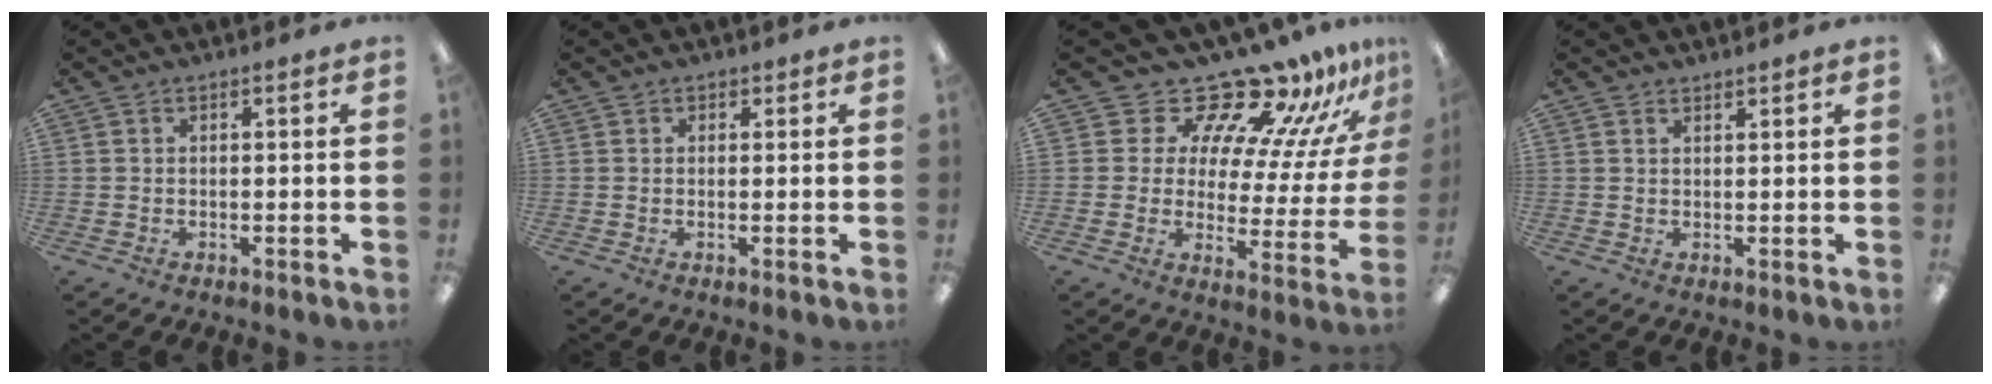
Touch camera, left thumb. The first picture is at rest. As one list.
[{"total": 0.8, "force": [0.4, 0.7, 0.0], "torque": [0.008, -0.001, 0.006]}, {"total": 15.6, "force": [14.2, 5.0, 3.9], "torque": [-0.071, -0.133, 0.246]}, {"total": 1.3, "force": [1.2, 0.3, 0.1], "torque": [-0.004, -0.002, 0.024]}]